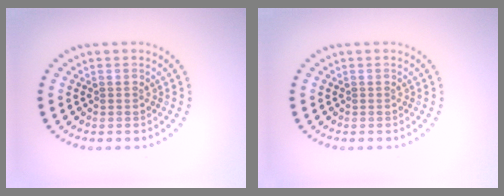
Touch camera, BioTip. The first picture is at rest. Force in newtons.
{"total": 0.0}